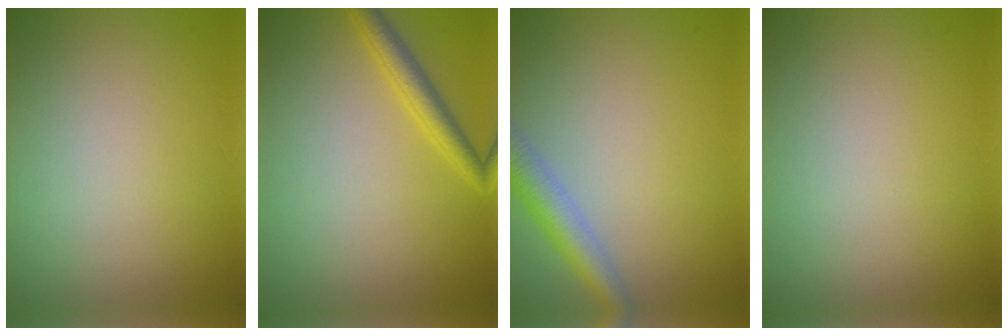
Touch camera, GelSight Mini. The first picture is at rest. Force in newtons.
{"total": 2.3, "press": 2.3, "slide": 0.2}
{"total": 3.4, "press": 3.4, "slide": 0.2}
{"total": 0.0}